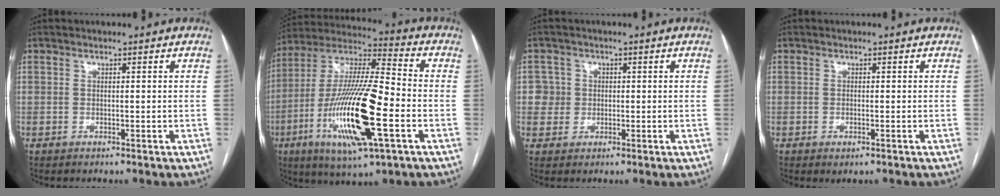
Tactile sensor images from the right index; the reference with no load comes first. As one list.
[{"total": 22.3, "force": [-6.5, 3.5, 21.0], "torque": [-0.429, -0.023, -0.116]}, {"total": 3.3, "force": [0.3, 3.3, -0.1], "torque": [0.017, 0.009, 0.006]}, {"total": 1.1, "force": [-0.6, 0.3, 0.9], "torque": [-0.014, -0.003, -0.005]}]